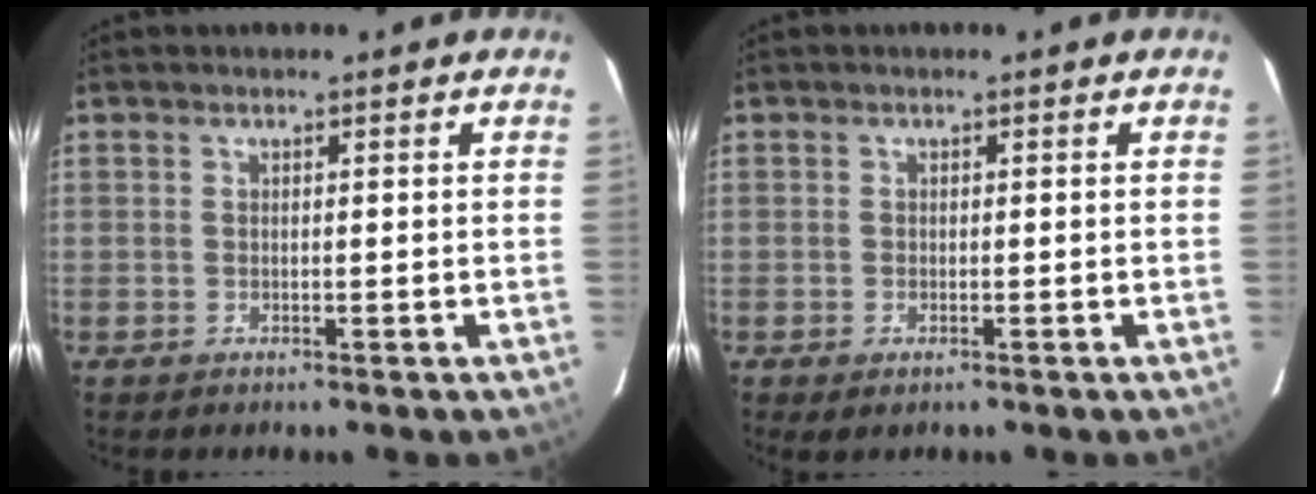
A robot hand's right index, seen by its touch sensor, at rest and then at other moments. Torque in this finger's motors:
{"motor_torque": [-0.03, 0.05, 0.00, 0.00]}